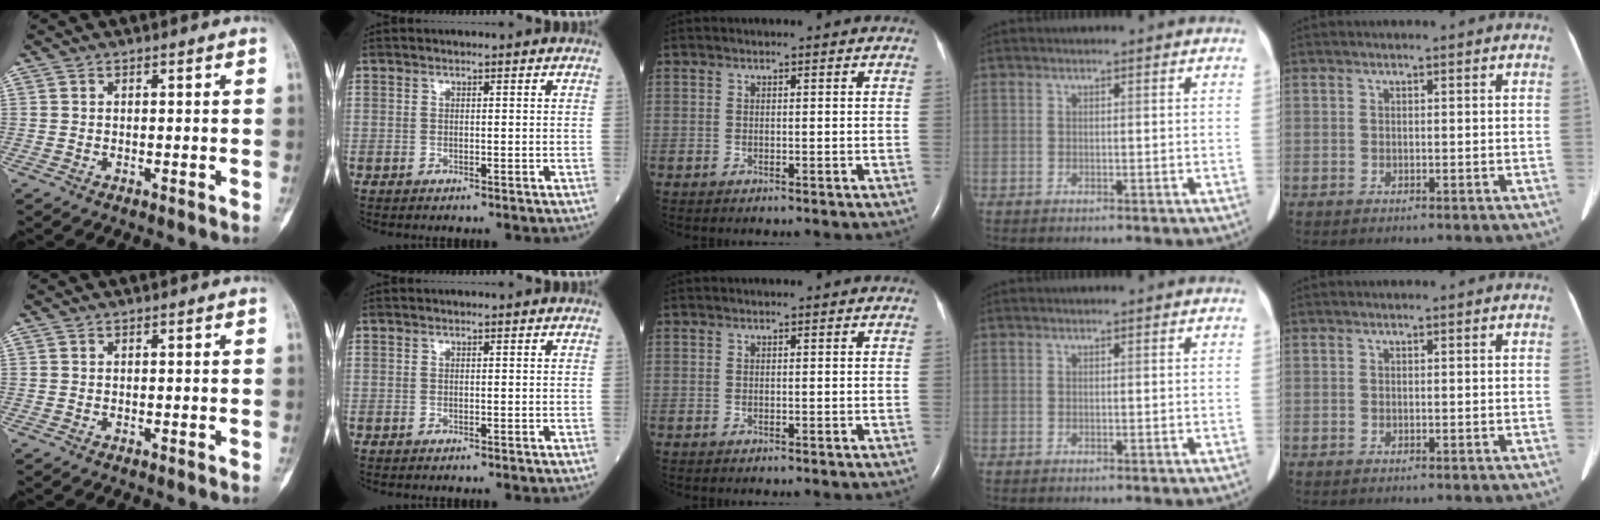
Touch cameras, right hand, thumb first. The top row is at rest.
{}